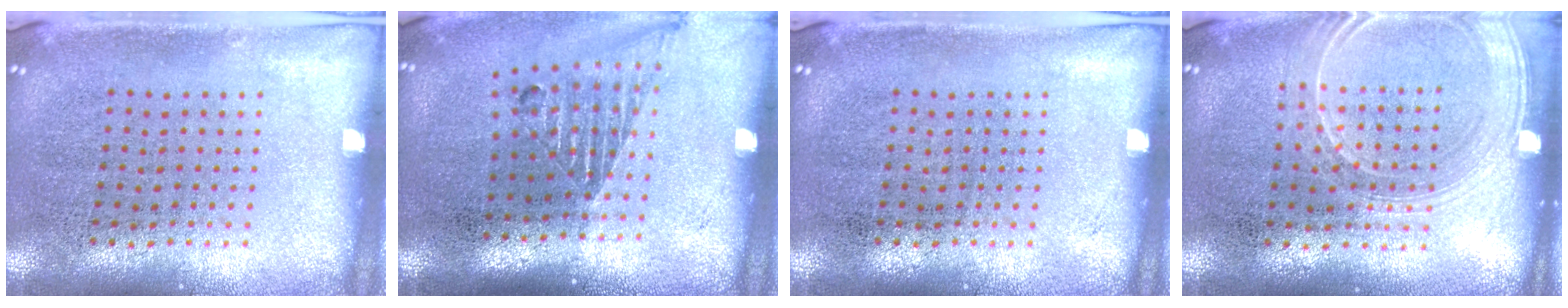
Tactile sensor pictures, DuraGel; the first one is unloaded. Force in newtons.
{"total": 1.2, "press": 1.0, "slide": 0.6}
{"total": 0.0}
{"total": 1.8, "press": 1.7, "slide": 0.6}